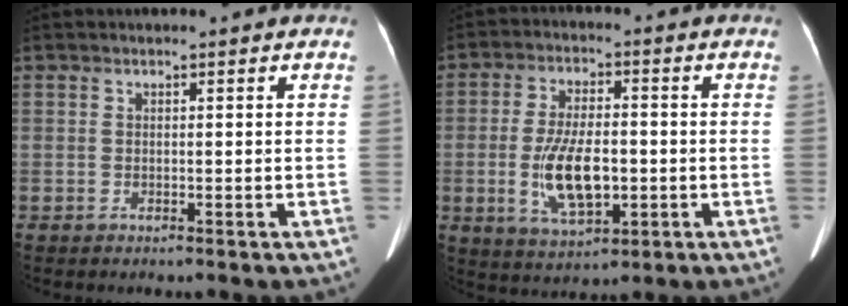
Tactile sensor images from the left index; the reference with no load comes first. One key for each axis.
{"total": 10.0, "fx": -1.8, "fy": 4.1, "fz": 8.9, "tx": -0.180, "ty": 0.000, "tz": -0.025}